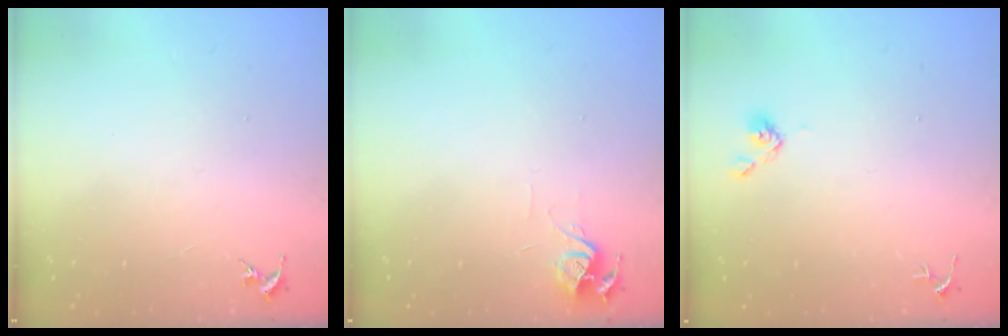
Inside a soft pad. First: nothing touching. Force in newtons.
{"total": 6.0, "press": 6.0, "slide": 0.6}
{"total": 4.8, "press": 4.8, "slide": 0.6}